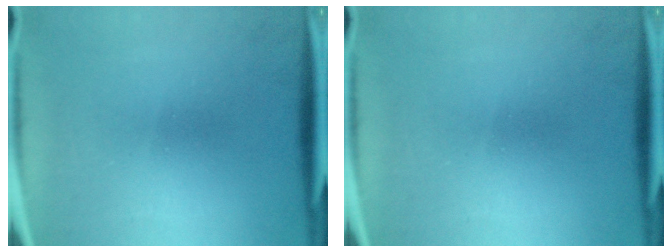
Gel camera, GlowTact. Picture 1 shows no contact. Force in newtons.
{"total": 0.0}